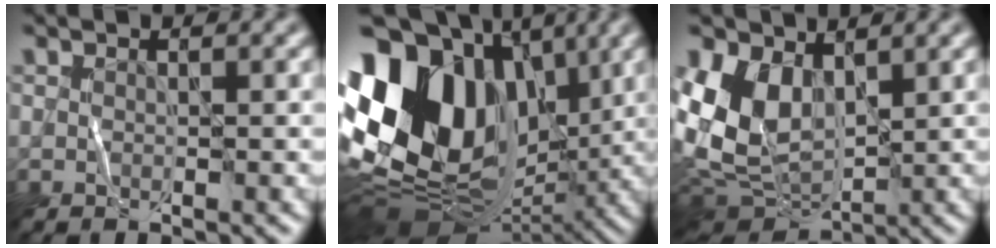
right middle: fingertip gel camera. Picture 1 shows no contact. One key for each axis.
{"total": 17.4, "fx": 2.0, "fy": 12.9, "fz": 11.5, "tx": -0.237, "ty": 0.020, "tz": 0.030}
{"total": 8.6, "fx": 1.9, "fy": 5.8, "fz": 6.1, "tx": -0.141, "ty": -0.013, "tz": 0.032}